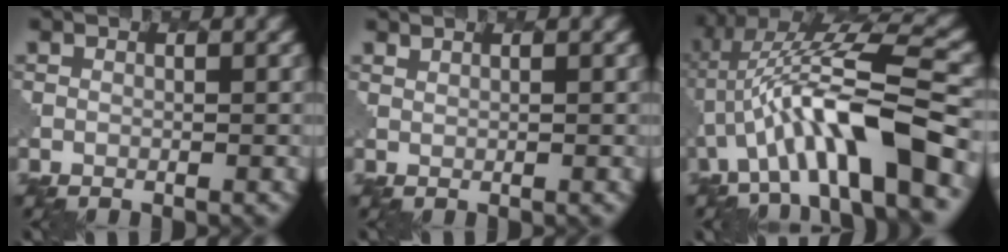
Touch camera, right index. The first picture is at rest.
{"total": 1.3, "force": [1.2, 0.2, 0.4], "torque": [-0.009, -0.003, 0.015]}
{"total": 10.2, "force": [-2.4, 2.3, 9.6], "torque": [-0.173, 0.024, -0.037]}